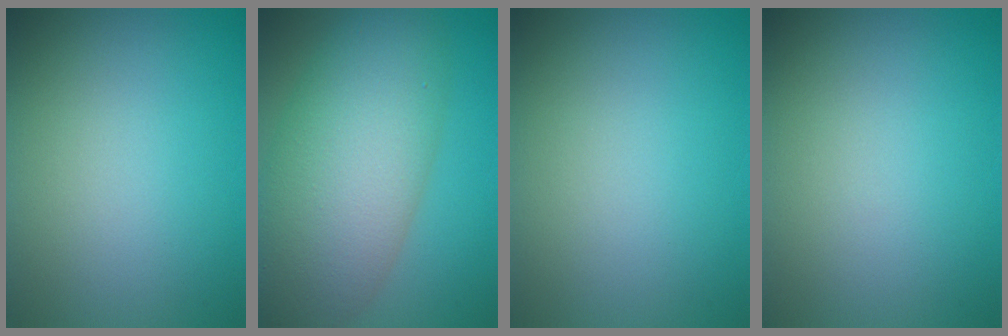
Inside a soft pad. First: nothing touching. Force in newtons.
{"total": 10.7, "press": 10.7, "slide": 0.3}
{"total": 0.0}
{"total": 0.0}